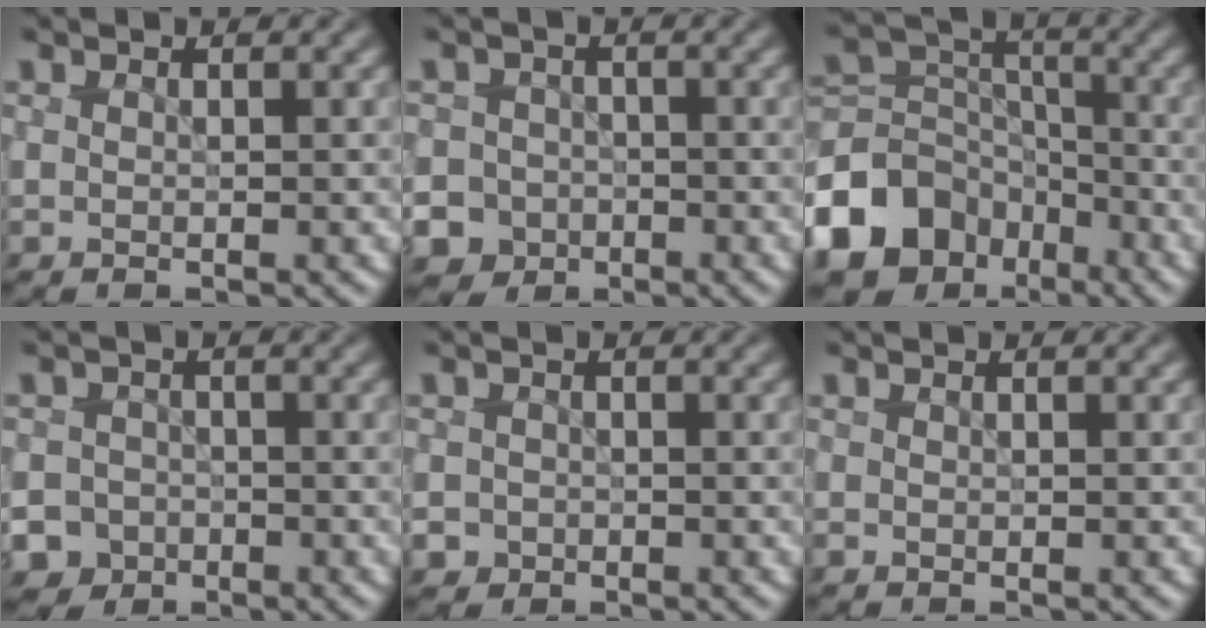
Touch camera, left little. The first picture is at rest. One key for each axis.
{"total": 7.5, "fx": -4.3, "fy": 6.1, "fz": 0.8, "tx": -0.013, "ty": -0.020, "tz": -0.083}
{"total": 10.2, "fx": -5.8, "fy": 7.6, "fz": 3.8, "tx": -0.087, "ty": 0.012, "tz": -0.119}
{"total": 5.7, "fx": -3.6, "fy": 4.4, "fz": 0.6, "tx": 0.002, "ty": -0.009, "tz": -0.065}
{"total": 1.6, "fx": -1.0, "fy": 1.3, "fz": -0.1, "tx": 0.008, "ty": 0.008, "tz": -0.014}
{"total": 0.0}